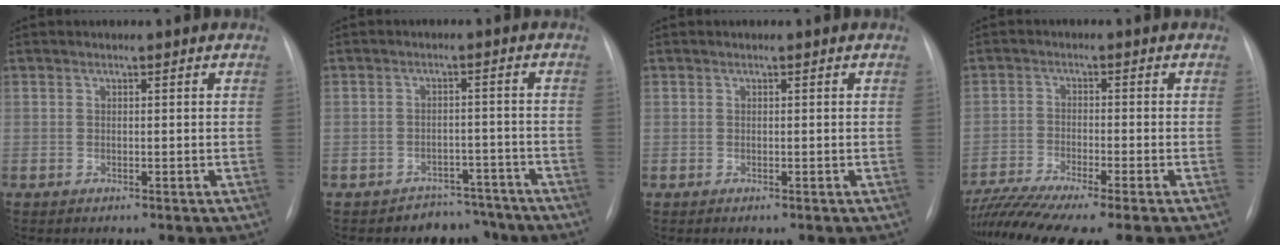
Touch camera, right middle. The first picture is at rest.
{"total": 5.2, "force": [-4.4, 2.7, -0.8], "torque": [0.022, 0.027, -0.062]}
{"total": 0.0}
{"total": 10.9, "force": [-9.3, -0.9, 5.6], "torque": [-0.090, -0.021, -0.152]}